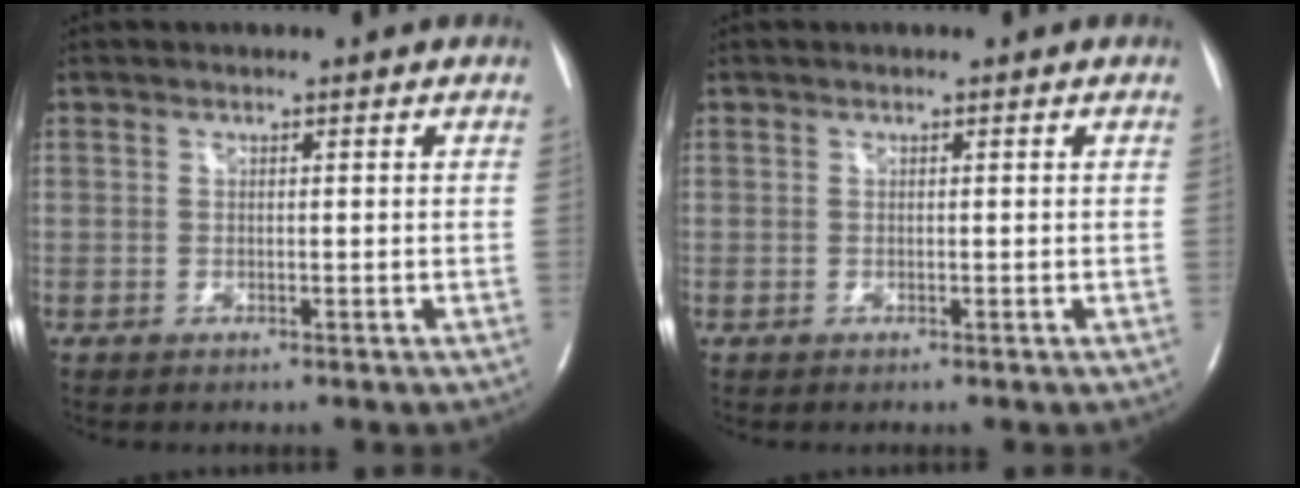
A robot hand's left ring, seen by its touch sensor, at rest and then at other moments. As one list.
[{"total": 0.0}]